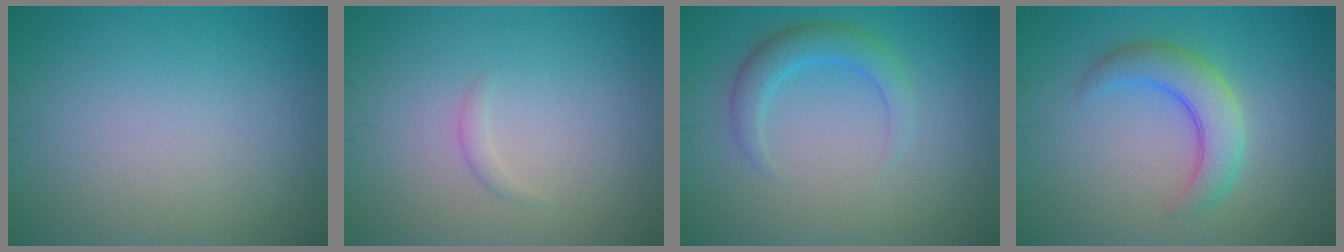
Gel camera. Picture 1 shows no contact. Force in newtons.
{"total": 0.7, "press": 0.7, "slide": 0.0}
{"total": 2.8, "press": 2.8, "slide": 0.2}
{"total": 4.3, "press": 4.3, "slide": 0.2}